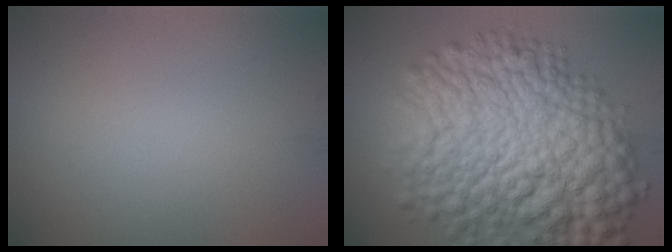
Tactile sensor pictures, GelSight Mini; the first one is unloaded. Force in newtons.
{"total": 14.0, "press": 14.0, "slide": 0.3}